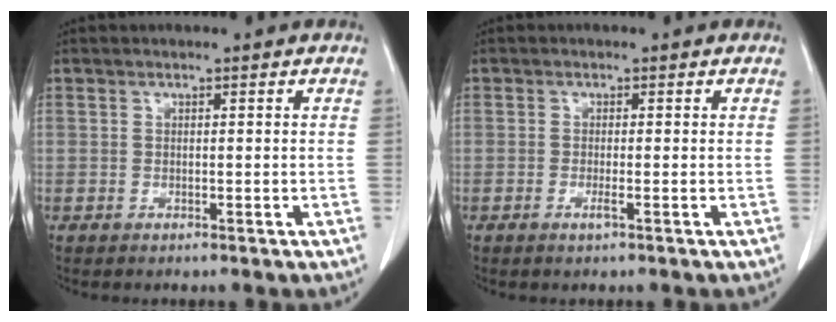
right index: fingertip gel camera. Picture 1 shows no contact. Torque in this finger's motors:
{"motor_torque": [-0.06, -0.06, -0.09, -0.01]}